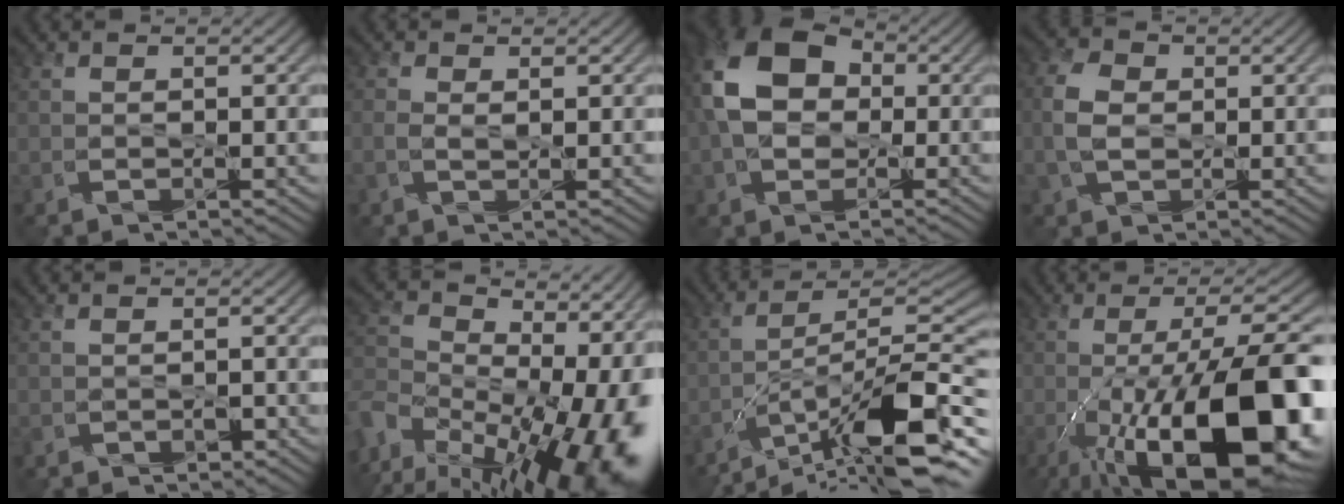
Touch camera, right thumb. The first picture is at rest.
{"total": 1.0, "force": [0.2, 0.4, 0.9], "torque": [-0.023, 0.002, 0.003]}
{"total": 12.1, "force": [0.8, 8.8, 8.2], "torque": [-0.163, 0.010, 0.000]}
{"total": 4.3, "force": [0.1, 3.3, 2.8], "torque": [-0.071, 0.005, -0.001]}
{"total": 1.2, "force": [-0.7, 0.8, 0.6], "torque": [-0.007, 0.000, -0.011]}
{"total": 19.7, "force": [-8.3, 12.5, 12.7], "torque": [-0.227, -0.005, -0.122]}
{"total": 15.4, "force": [-9.8, 3.8, 11.3], "torque": [-0.191, 0.004, -0.166]}
{"total": 20.2, "force": [-8.5, 7.6, 16.7], "torque": [-0.245, -0.015, -0.127]}